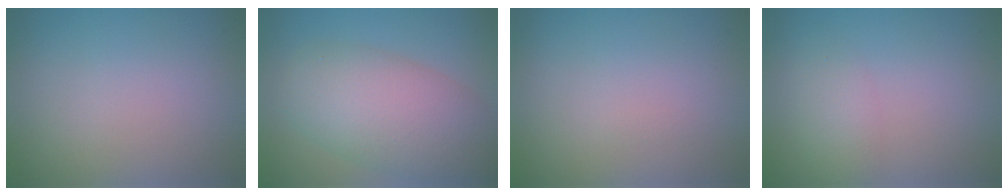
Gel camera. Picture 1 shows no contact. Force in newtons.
{"total": 8.5, "press": 8.5, "slide": 0.5}
{"total": 0.0}
{"total": 2.3, "press": 2.3, "slide": 0.1}